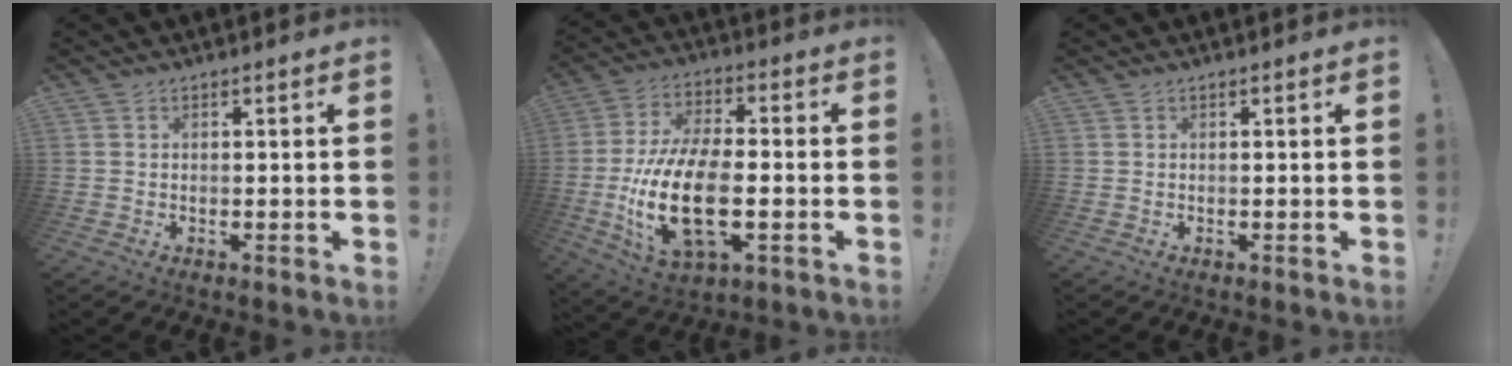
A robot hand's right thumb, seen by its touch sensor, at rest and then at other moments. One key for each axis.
{"total": 19.6, "fx": -3.5, "fy": 9.5, "fz": 16.8, "tx": -0.333, "ty": -0.003, "tz": -0.054}
{"total": 0.0}